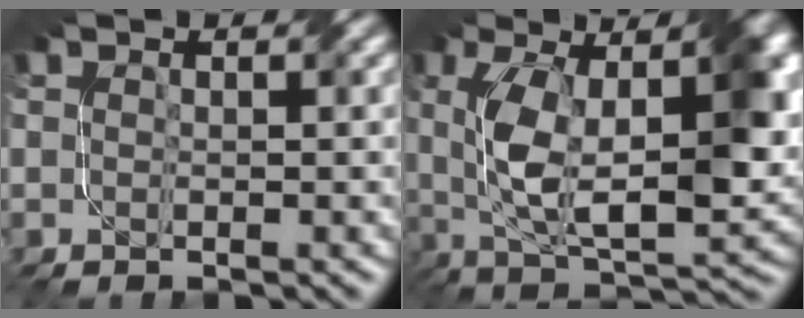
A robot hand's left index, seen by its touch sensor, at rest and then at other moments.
{"total": 12.6, "force": [1.1, 5.7, 11.1], "torque": [-0.195, -0.009, 0.026]}